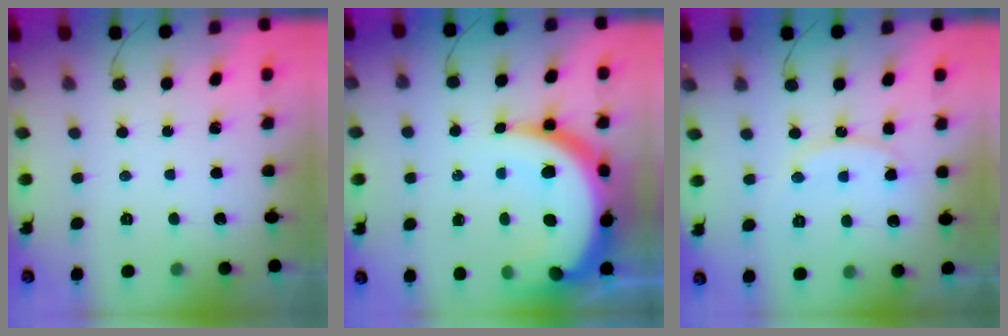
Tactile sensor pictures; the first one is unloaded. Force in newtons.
{"total": 19.4, "press": 19.3, "slide": 1.8}
{"total": 12.5, "press": 12.4, "slide": 0.9}